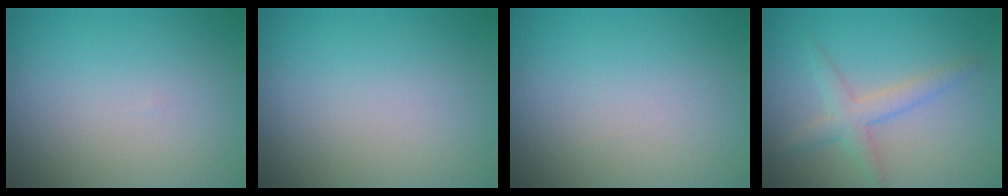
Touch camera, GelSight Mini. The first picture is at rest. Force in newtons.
{"total": 0.0}
{"total": 0.0}
{"total": 2.6, "press": 2.6, "slide": 0.2}